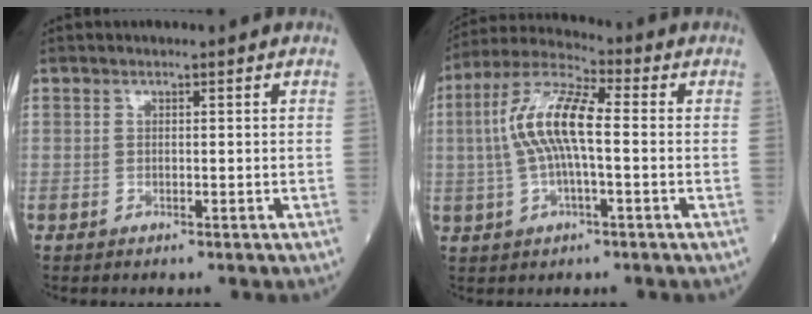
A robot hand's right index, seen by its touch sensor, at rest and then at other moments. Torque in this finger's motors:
{"motor_torque": [1.58, 0.27, 0.87, 0.21]}